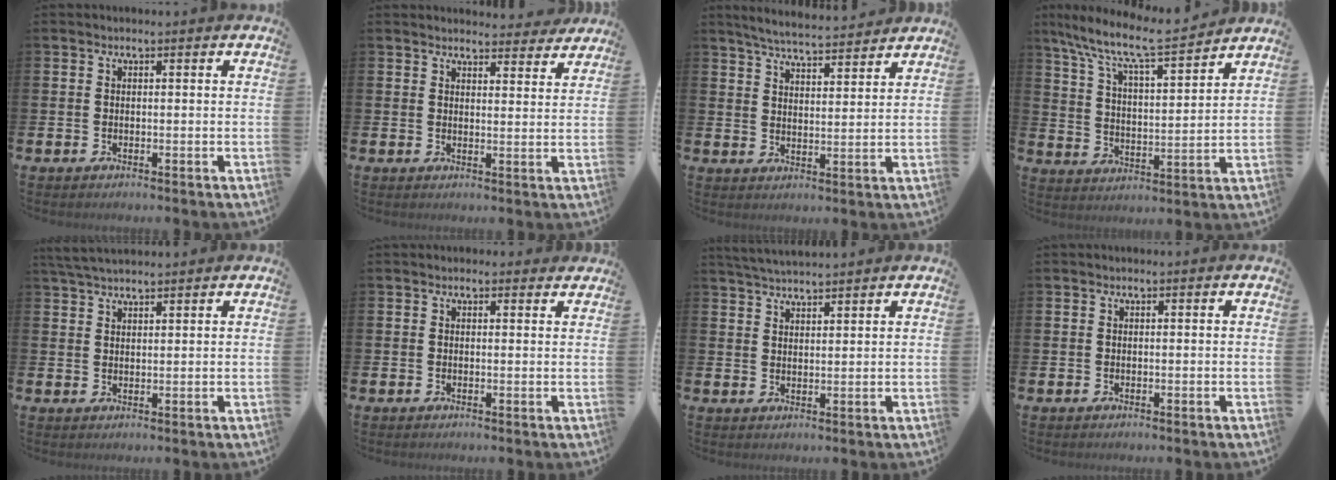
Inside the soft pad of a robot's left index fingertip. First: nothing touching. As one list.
[{"total": 3.9, "force": [3.8, 0.6, 0.2], "torque": [0.004, -0.026, 0.067]}, {"total": 5.4, "force": [5.3, 0.2, 1.0], "torque": [-0.030, -0.032, 0.092]}, {"total": 9.3, "force": [8.4, 1.1, 4.0], "torque": [-0.102, -0.061, 0.138]}, {"total": 3.5, "force": [3.2, 0.7, 1.2], "torque": [-0.025, -0.010, 0.059]}, {"total": 0.7, "force": [0.6, 0.4, 0.2], "torque": [0.011, -0.001, 0.008]}, {"total": 3.5, "force": [3.5, -0.1, 0.2], "torque": [-0.014, -0.013, 0.064]}, {"total": 0.0}]